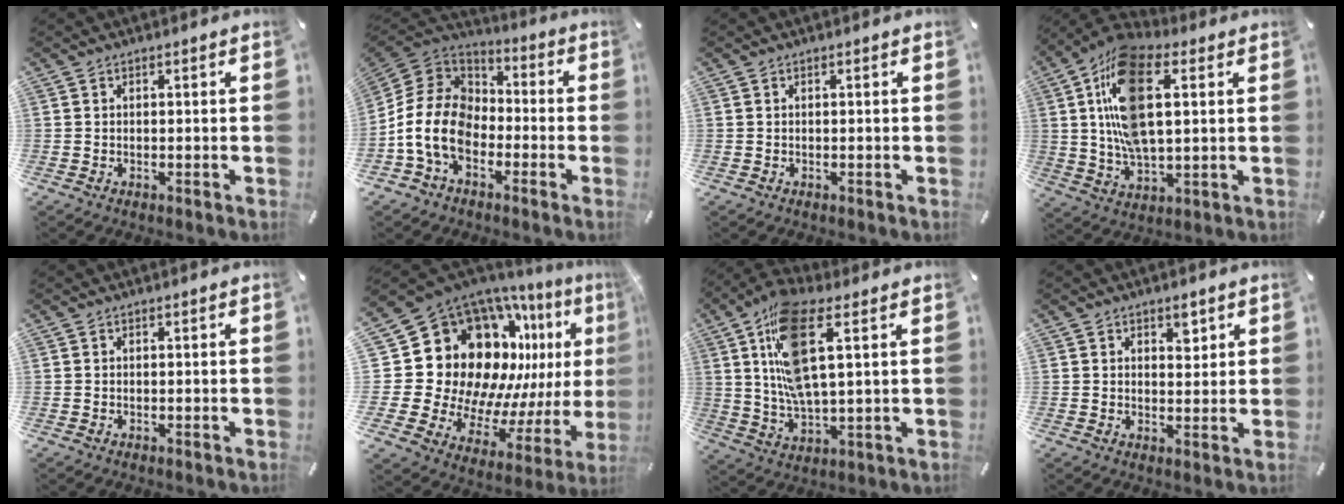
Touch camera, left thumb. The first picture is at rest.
{"total": 13.9, "force": [-5.1, 10.5, 7.6], "torque": [-0.184, 0.027, -0.098]}
{"total": 0.0}
{"total": 17.8, "force": [4.8, 9.1, 14.5], "torque": [-0.312, 0.000, 0.085]}
{"total": 0.0}
{"total": 24.9, "force": [7.8, 18.9, 14.2], "torque": [-0.239, -0.123, 0.200]}
{"total": 15.4, "force": [5.2, 5.6, 13.4], "torque": [-0.290, -0.014, 0.086]}
{"total": 3.4, "force": [2.0, 2.2, 1.6], "torque": [0.005, -0.014, 0.027]}